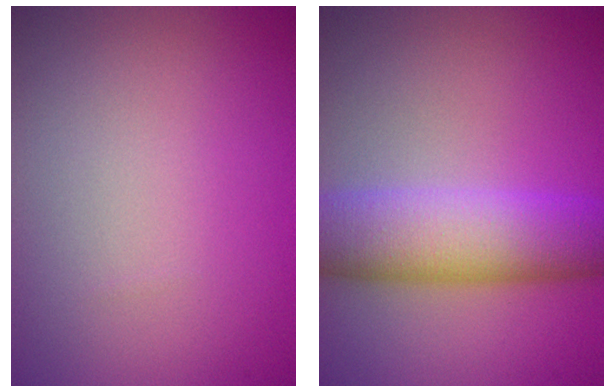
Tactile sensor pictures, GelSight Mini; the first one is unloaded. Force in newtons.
{"total": 7.9, "press": 7.9, "slide": 0.2}